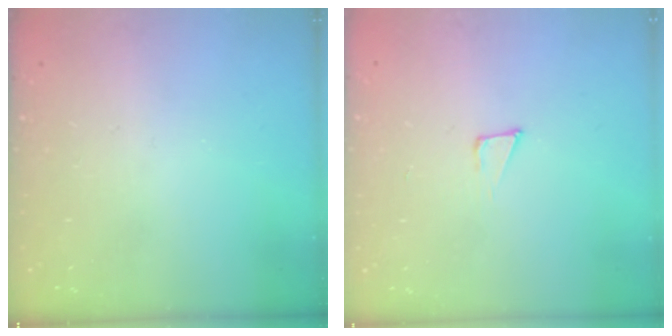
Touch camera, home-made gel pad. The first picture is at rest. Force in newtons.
{"total": 4.6, "press": 4.5, "slide": 0.8}